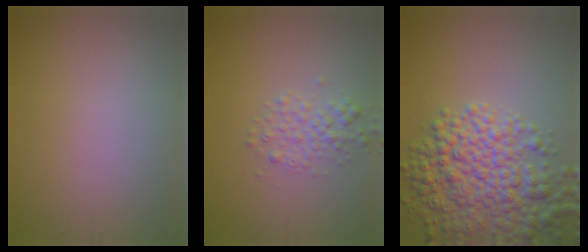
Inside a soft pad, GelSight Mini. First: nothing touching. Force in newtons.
{"total": 2.1, "press": 2.1, "slide": 0.1}
{"total": 8.1, "press": 8.1, "slide": 0.3}